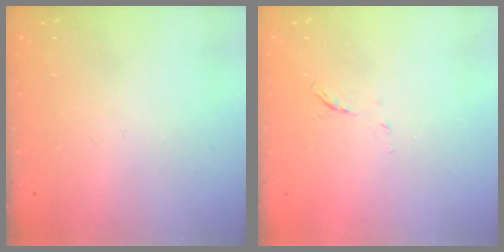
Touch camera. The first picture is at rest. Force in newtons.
{"total": 4.3, "press": 4.1, "slide": 1.3}